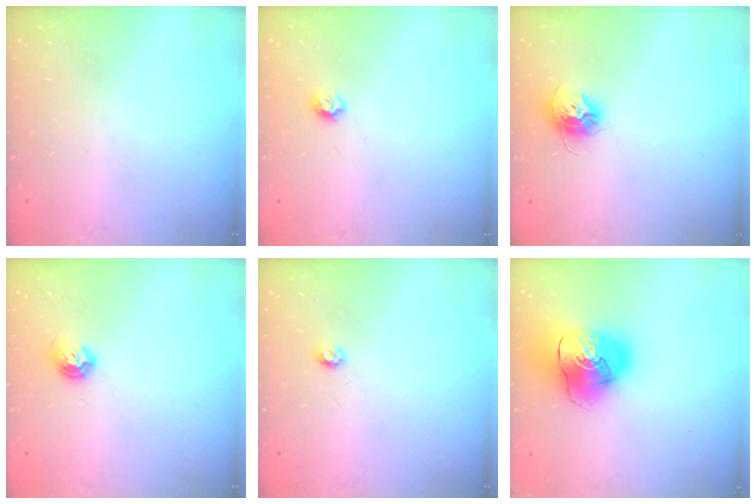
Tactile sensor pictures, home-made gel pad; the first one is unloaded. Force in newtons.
{"total": 5.5, "press": 5.4, "slide": 0.7}
{"total": 10.5, "press": 10.4, "slide": 0.9}
{"total": 7.0, "press": 6.9, "slide": 0.7}
{"total": 3.6, "press": 3.6, "slide": 0.3}
{"total": 15.9, "press": 15.6, "slide": 2.7}